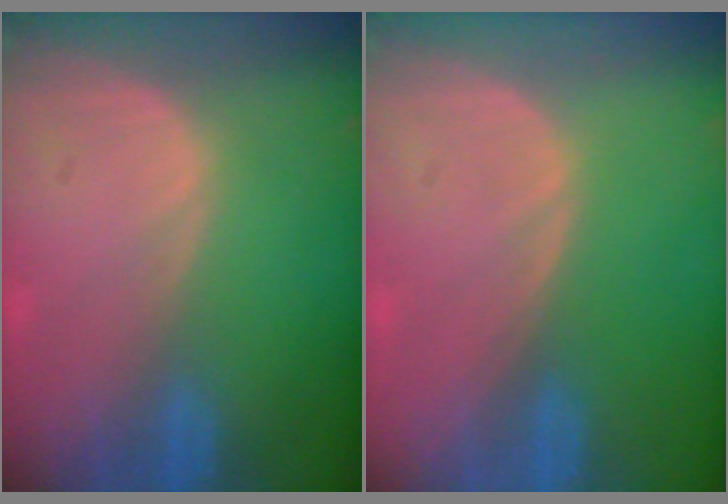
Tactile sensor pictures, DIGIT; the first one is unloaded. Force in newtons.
{"total": 0.0}